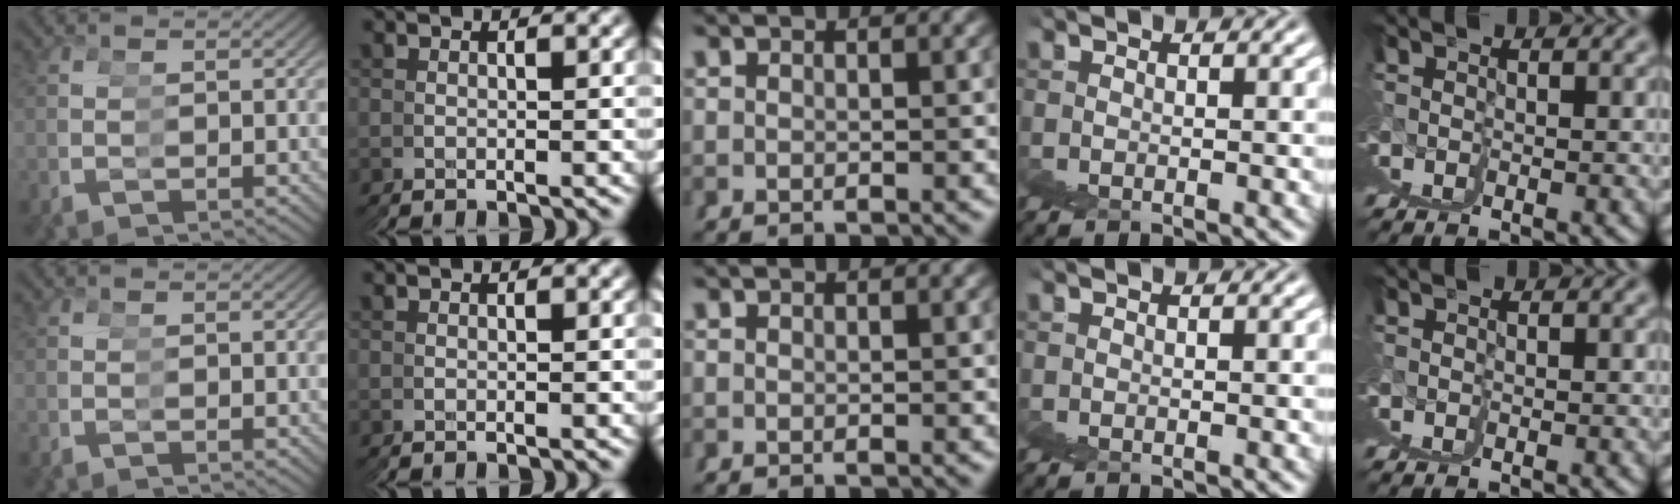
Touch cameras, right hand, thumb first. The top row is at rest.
{}